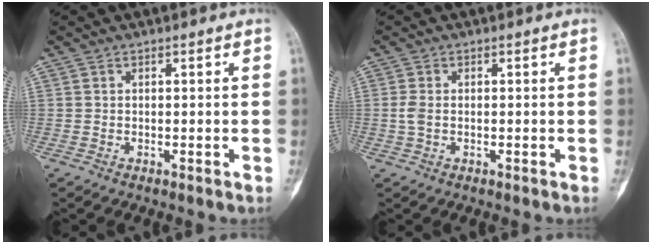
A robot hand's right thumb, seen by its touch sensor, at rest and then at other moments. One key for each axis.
{"total": 2.0, "fx": -0.1, "fy": 1.2, "fz": 1.6, "tx": -0.045, "ty": 0.002, "tz": -0.004}